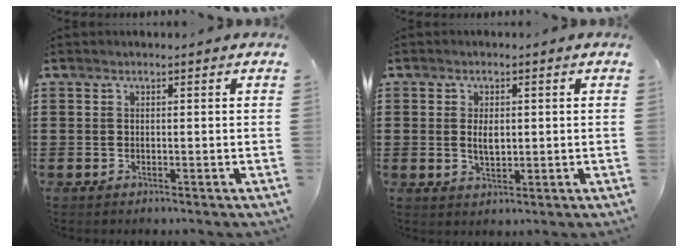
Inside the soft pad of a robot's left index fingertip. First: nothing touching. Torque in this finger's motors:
{"motor_torque": [1.12, 1.02, 0.41, 0.04]}